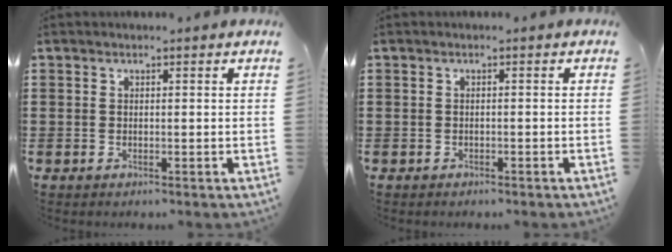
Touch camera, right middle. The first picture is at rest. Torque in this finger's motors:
{"motor_torque": [0.02, 0.02, 0.05, -0.01]}